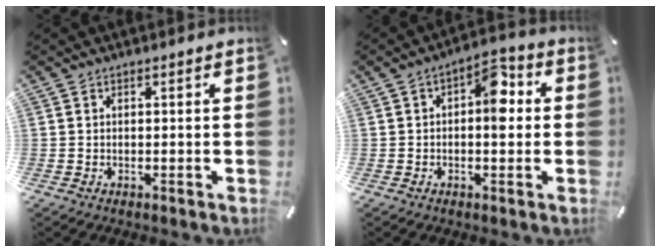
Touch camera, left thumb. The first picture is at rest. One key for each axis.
{"total": 8.1, "fx": 0.7, "fy": 4.3, "fz": 6.9, "tx": -0.080, "ty": 0.002, "tz": 0.004}